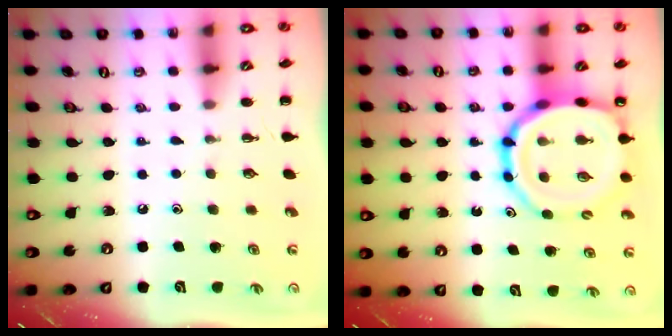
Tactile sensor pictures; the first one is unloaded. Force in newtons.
{"total": 15.9, "press": 15.5, "slide": 3.5}